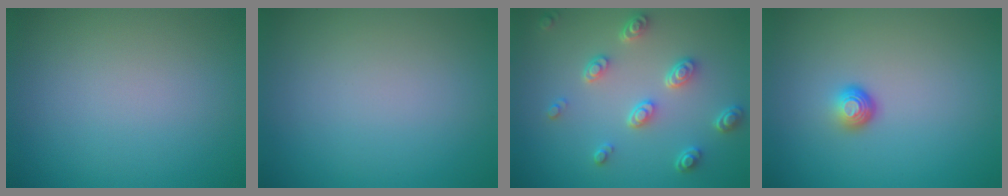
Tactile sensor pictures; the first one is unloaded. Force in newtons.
{"total": 0.0}
{"total": 4.0, "press": 3.1, "slide": 2.6}
{"total": 1.8, "press": 1.1, "slide": 1.4}